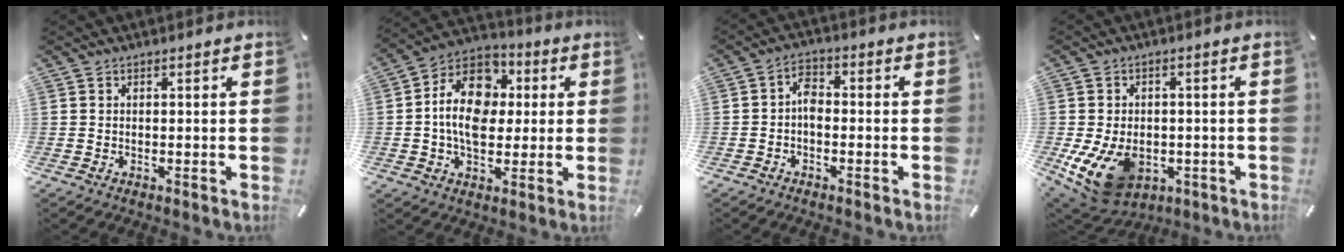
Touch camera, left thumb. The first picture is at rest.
{"total": 14.9, "force": [0.3, 11.2, 9.8], "torque": [-0.180, 0.015, 0.007]}
{"total": 4.5, "force": [-1.1, 2.9, 3.3], "torque": [-0.064, 0.014, -0.022]}
{"total": 12.4, "force": [-4.0, 8.9, 7.6], "torque": [-0.151, 0.012, -0.064]}